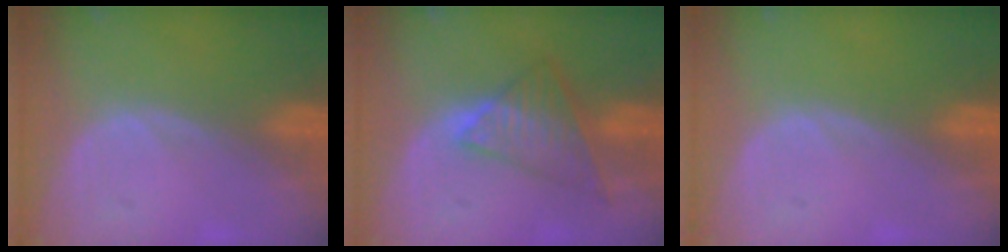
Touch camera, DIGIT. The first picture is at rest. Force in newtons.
{"total": 7.2, "press": 6.5, "slide": 3.2}
{"total": 0.0}